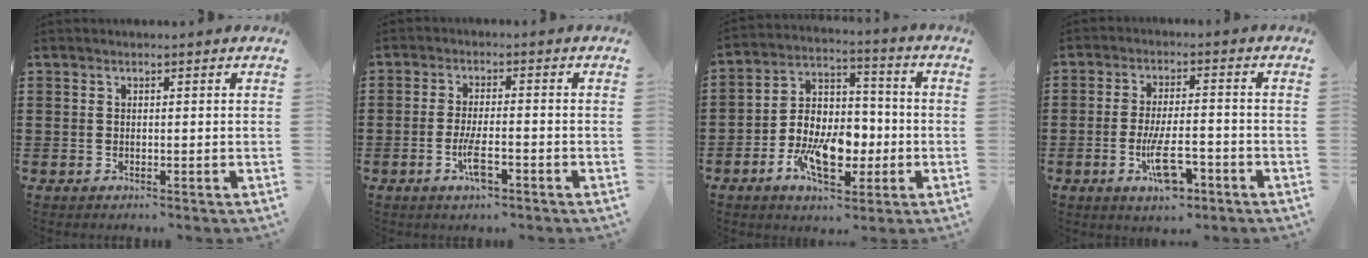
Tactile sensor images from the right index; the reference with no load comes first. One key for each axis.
{"total": 5.1, "fx": -2.2, "fy": 1.3, "fz": 4.4, "tx": -0.093, "ty": -0.004, "tz": -0.044}
{"total": 10.4, "fx": -3.5, "fy": 6.3, "fz": 7.5, "tx": -0.134, "ty": 0.008, "tz": -0.061}
{"total": 8.0, "fx": -3.4, "fy": 2.7, "fz": 6.7, "tx": -0.125, "ty": -0.002, "tz": -0.058}